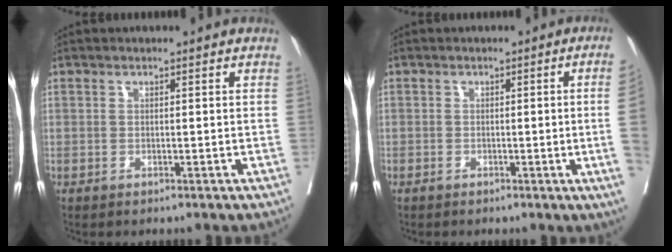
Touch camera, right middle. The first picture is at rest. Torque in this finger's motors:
{"motor_torque": [1.07, -1.08, -0.51, -0.21]}